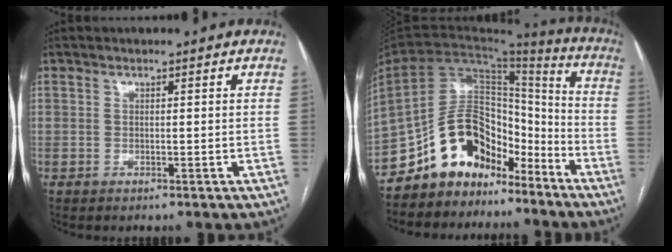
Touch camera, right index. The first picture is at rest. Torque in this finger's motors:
{"motor_torque": [0.50, -0.54, 0.18, 0.03]}